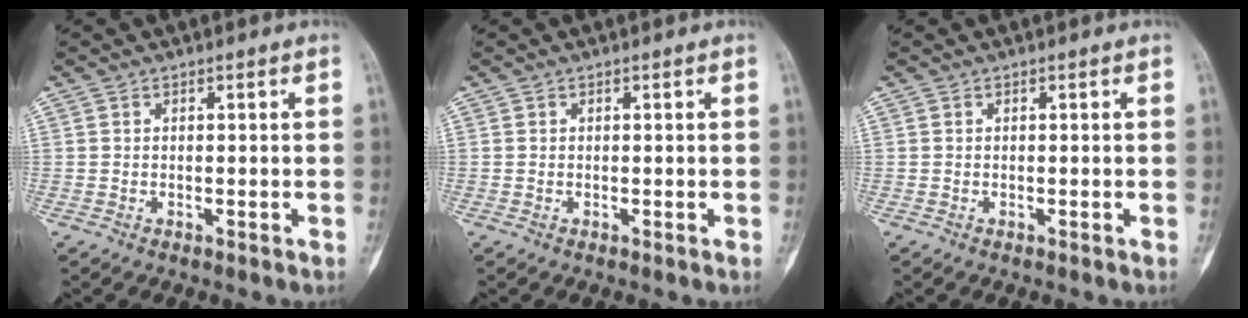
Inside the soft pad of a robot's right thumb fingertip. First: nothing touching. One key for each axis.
{"total": 0.0}
{"total": 0.0}